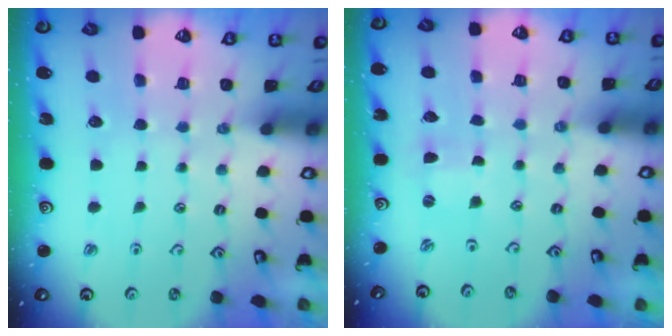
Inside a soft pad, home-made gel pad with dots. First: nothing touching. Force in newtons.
{"total": 1.9, "press": 1.9, "slide": 0.2}